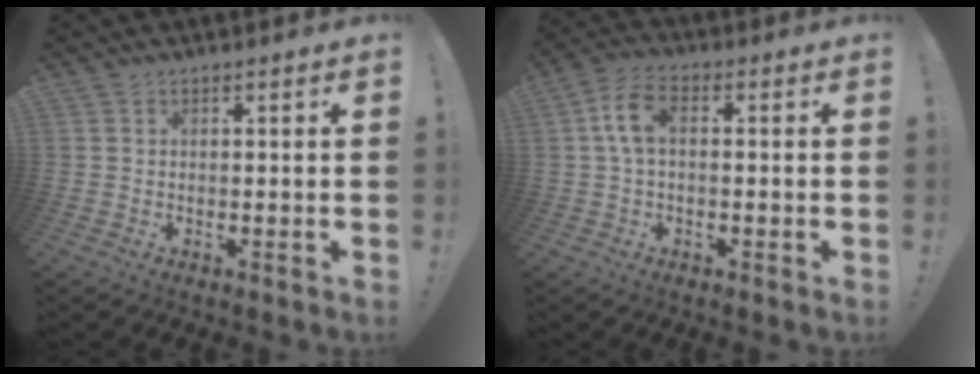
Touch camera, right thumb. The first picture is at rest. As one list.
[{"total": 7.2, "force": [1.1, 4.4, 5.6], "torque": [-0.105, 0.007, 0.023]}]